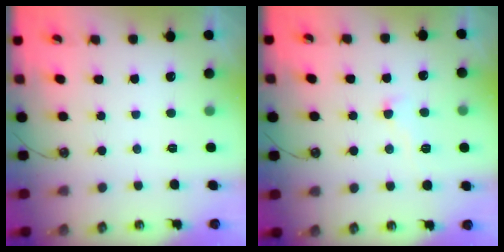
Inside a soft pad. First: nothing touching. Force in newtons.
{"total": 1.0, "press": 0.4, "slide": 0.9}